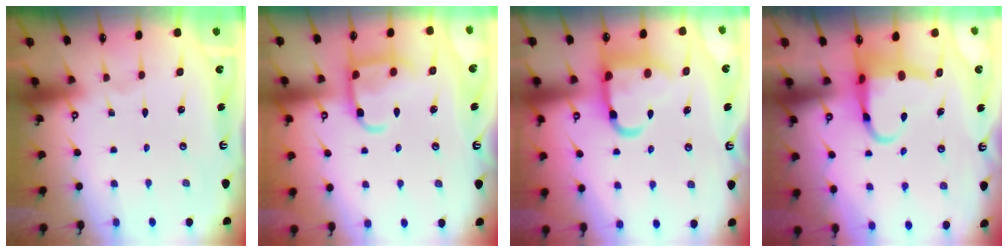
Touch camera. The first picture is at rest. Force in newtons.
{"total": 12.1, "press": 12.1, "slide": 1.1}
{"total": 12.9, "press": 12.9, "slide": 1.4}
{"total": 6.6, "press": 6.4, "slide": 1.6}